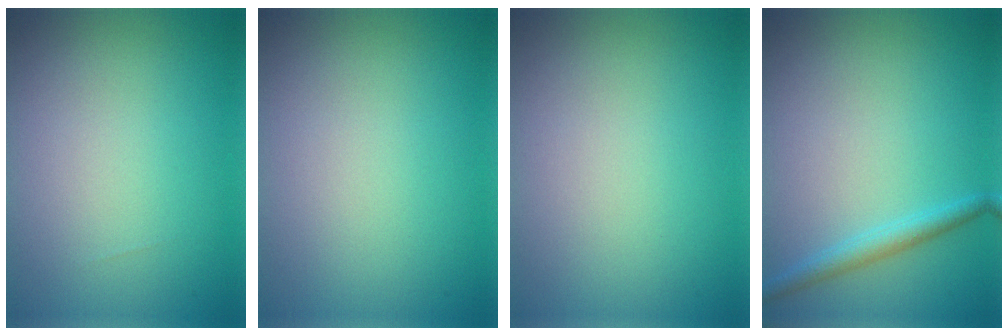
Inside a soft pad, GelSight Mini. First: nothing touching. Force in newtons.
{"total": 0.0}
{"total": 0.0}
{"total": 2.0, "press": 2.0, "slide": 0.1}